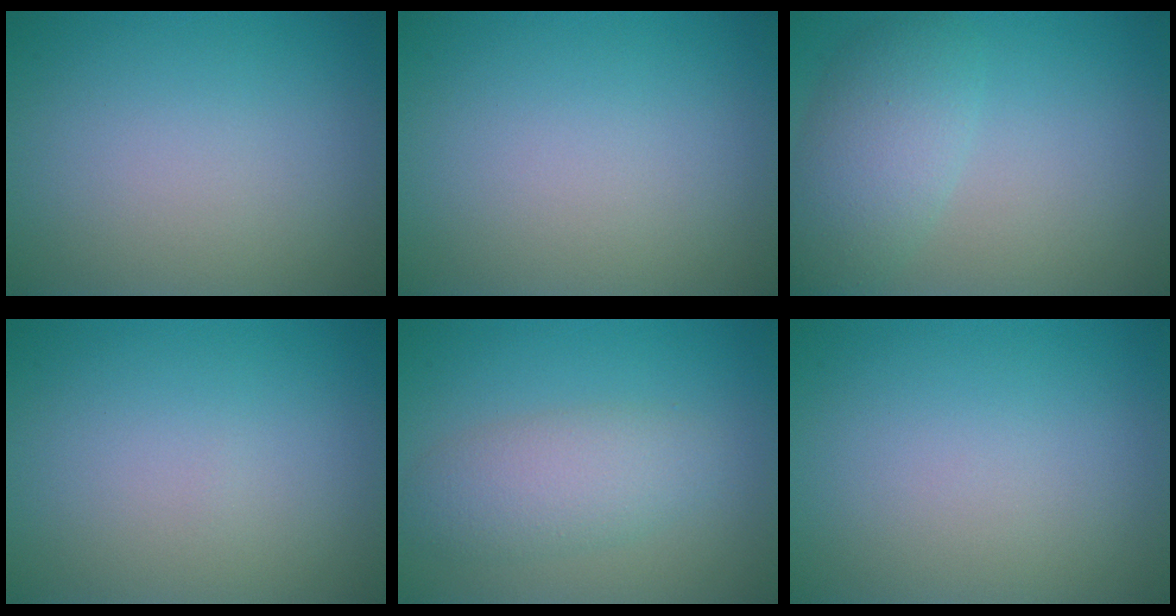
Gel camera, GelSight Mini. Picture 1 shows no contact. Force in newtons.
{"total": 0.0}
{"total": 4.5, "press": 4.5, "slide": 0.1}
{"total": 0.0}
{"total": 3.8, "press": 3.8, "slide": 0.1}
{"total": 0.0}